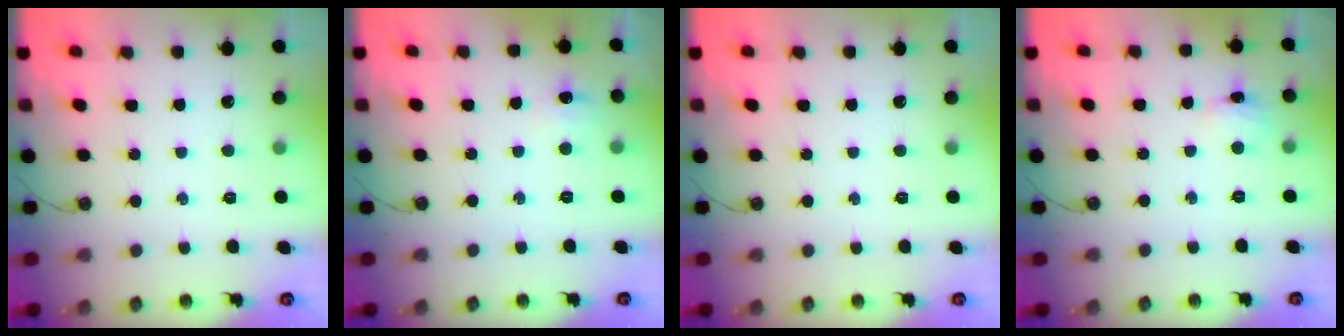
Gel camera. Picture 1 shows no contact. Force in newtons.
{"total": 4.3, "press": 4.3, "slide": 0.5}
{"total": 0.0}
{"total": 3.3, "press": 3.3, "slide": 0.6}